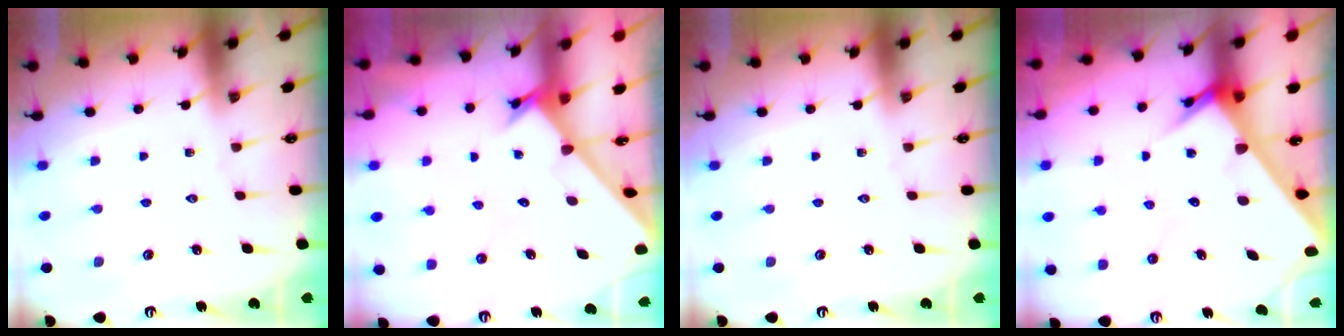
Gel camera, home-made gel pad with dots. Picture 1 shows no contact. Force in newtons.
{"total": 1.7, "press": 1.7, "slide": 0.1}
{"total": 0.0}
{"total": 5.5, "press": 5.4, "slide": 0.5}